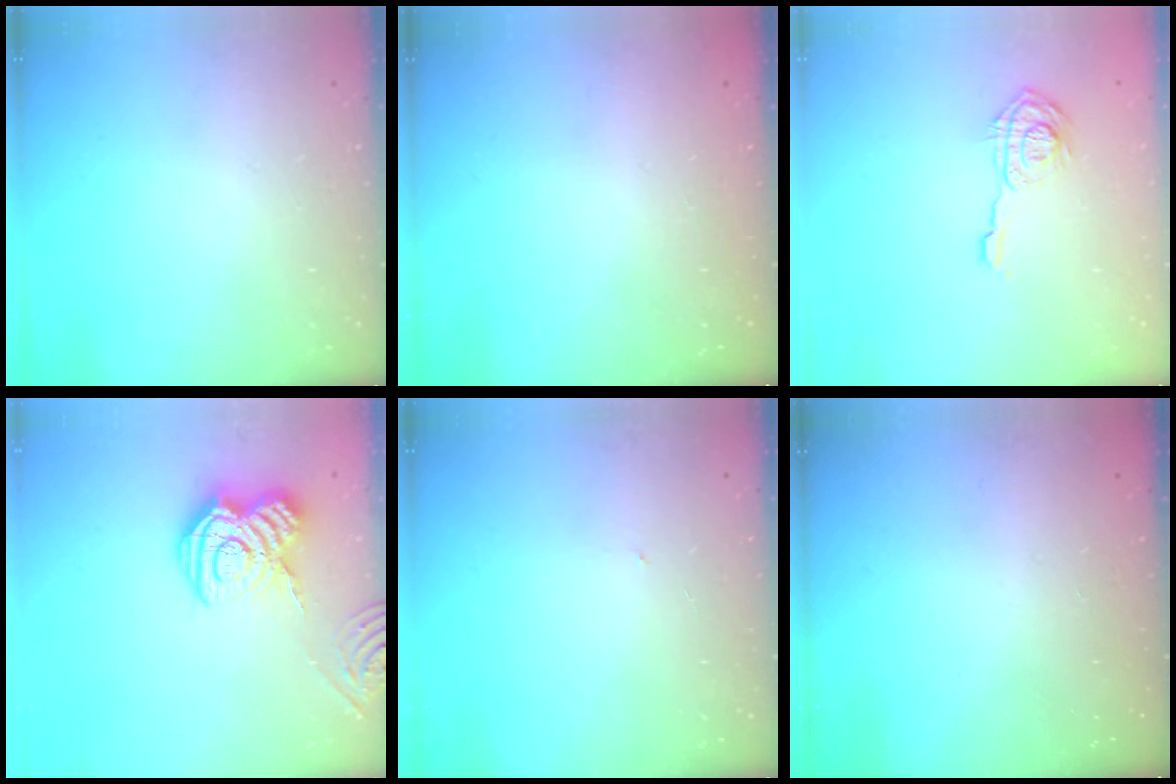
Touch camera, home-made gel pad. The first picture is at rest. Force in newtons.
{"total": 2.2, "press": 2.1, "slide": 0.7}
{"total": 9.7, "press": 9.7, "slide": 0.5}
{"total": 13.3, "press": 13.3, "slide": 0.8}
{"total": 0.6, "press": 0.6, "slide": 0.1}
{"total": 2.3, "press": 2.2, "slide": 0.8}